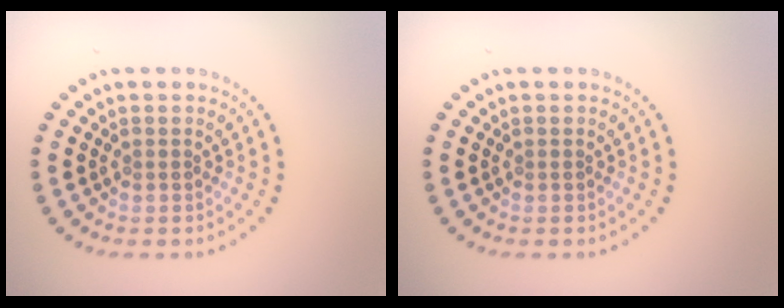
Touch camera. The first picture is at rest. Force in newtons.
{"total": 0.0}